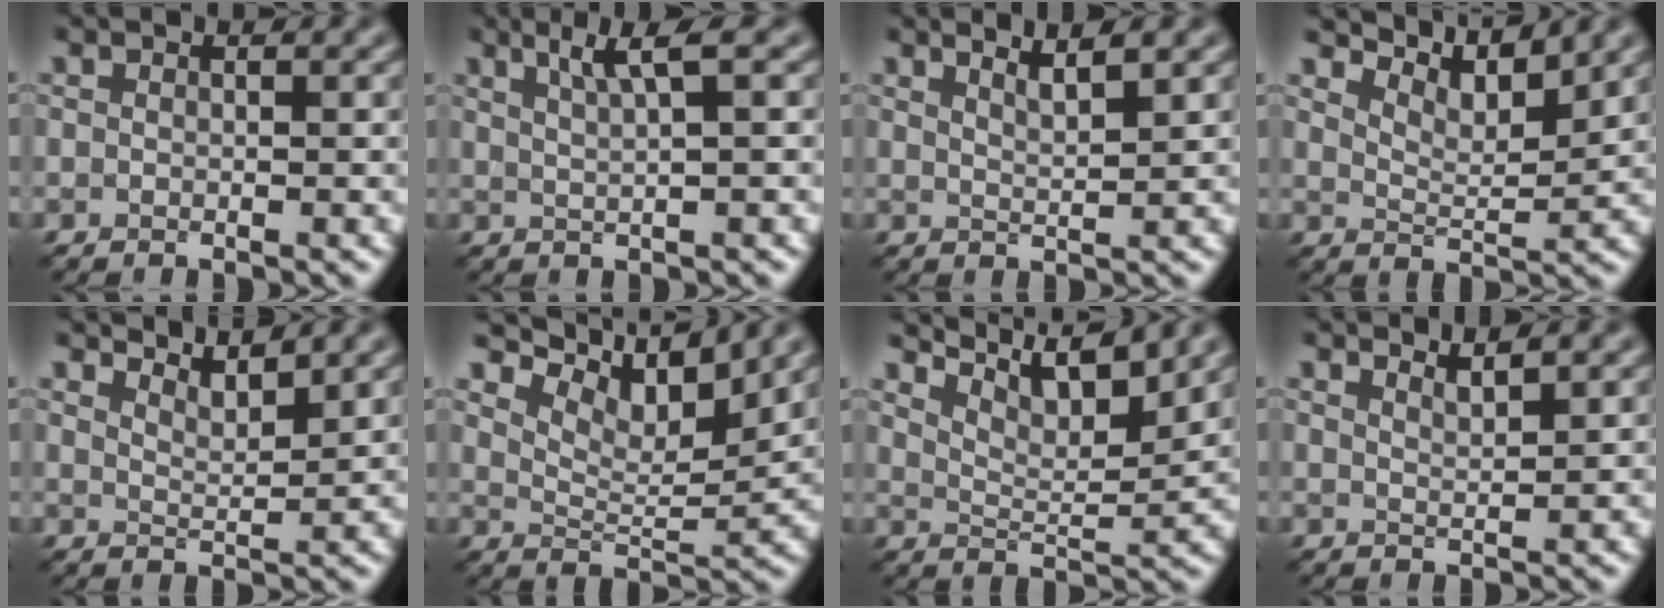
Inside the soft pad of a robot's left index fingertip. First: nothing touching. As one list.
[{"total": 3.2, "force": [1.7, 0.5, 2.7], "torque": [-0.036, 0.005, 0.029]}, {"total": 2.5, "force": [1.9, 0.6, 1.5], "torque": [-0.009, 0.007, 0.022]}, {"total": 5.6, "force": [5.2, 0.9, 2.1], "torque": [-0.046, 0.001, 0.081]}, {"total": 3.0, "force": [2.9, 0.4, 0.8], "torque": [-0.007, -0.002, 0.042]}, {"total": 7.4, "force": [5.9, 1.9, 4.1], "torque": [-0.074, 0.003, 0.096]}, {"total": 6.9, "force": [5.7, 1.3, 3.6], "torque": [-0.066, 0.003, 0.088]}, {"total": 1.8, "force": [1.6, 0.4, 0.9], "torque": [-0.003, 0.002, 0.022]}]